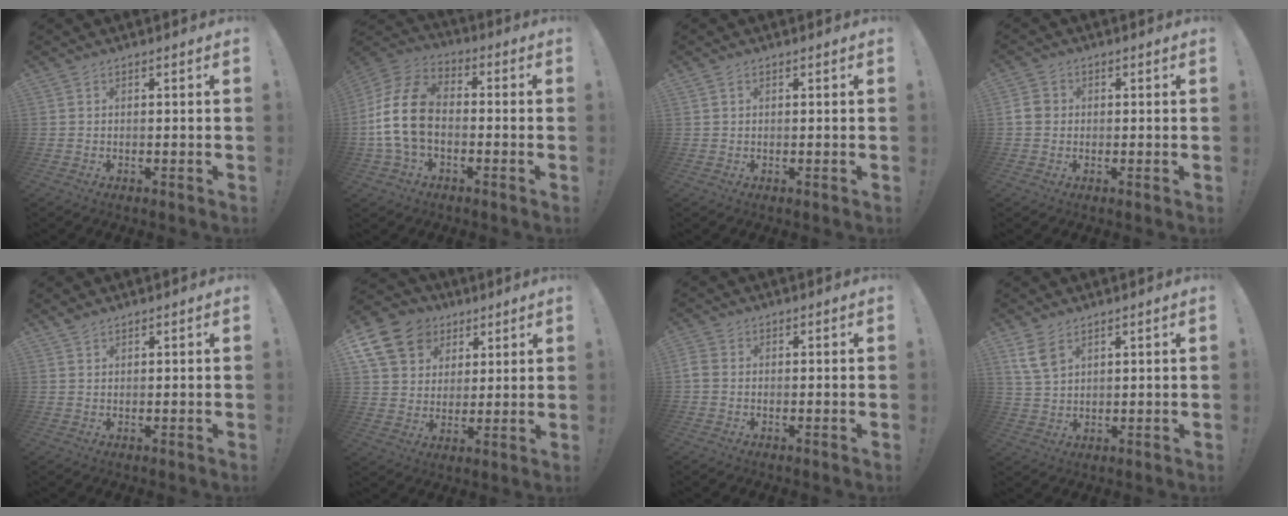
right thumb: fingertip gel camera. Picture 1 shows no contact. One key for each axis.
{"total": 16.3, "fx": -1.7, "fy": 11.2, "fz": 11.7, "tx": -0.219, "ty": 0.030, "tz": -0.023}
{"total": 0.8, "fx": 0.4, "fy": 0.6, "fz": 0.2, "tx": -0.007, "ty": 0.003, "tz": 0.009}
{"total": 3.1, "fx": -0.1, "fy": 2.9, "fz": 1.1, "tx": -0.015, "ty": 0.008, "tz": 0.000}
{"total": 1.8, "fx": 1.5, "fy": 0.7, "fz": 0.7, "tx": -0.010, "ty": -0.003, "tz": 0.027}
{"total": 15.1, "fx": 7.0, "fy": 11.7, "fz": 6.4, "tx": -0.095, "ty": -0.037, "tz": 0.142}
{"total": 2.5, "fx": -0.4, "fy": 1.9, "fz": 1.4, "tx": -0.033, "ty": 0.003, "tz": -0.007}
{"total": 7.4, "fx": 4.1, "fy": 4.6, "fz": 4.0, "tx": -0.084, "ty": -0.009, "tz": 0.082}